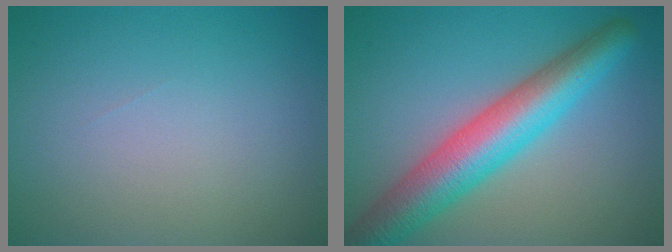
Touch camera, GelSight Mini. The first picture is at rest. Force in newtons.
{"total": 7.9, "press": 7.9, "slide": 0.2}